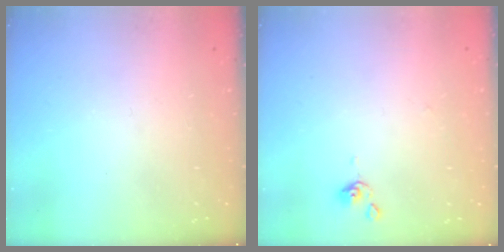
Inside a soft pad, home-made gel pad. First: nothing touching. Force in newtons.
{"total": 0.0}